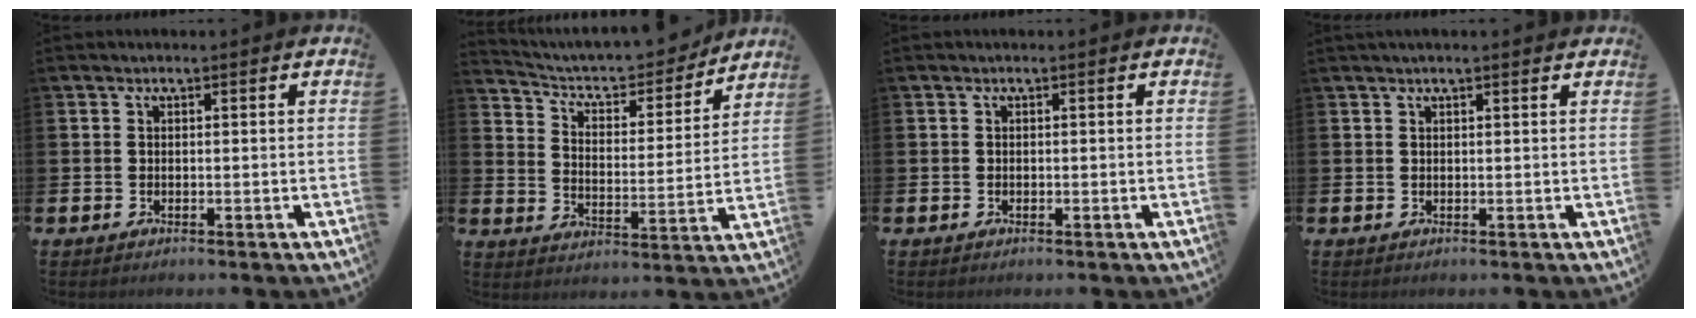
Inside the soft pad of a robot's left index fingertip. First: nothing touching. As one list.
[{"total": 7.0, "force": [6.5, 1.9, 1.6], "torque": [-0.062, -0.050, 0.110]}, {"total": 0.0}, {"total": 0.8, "force": [0.7, -0.1, 0.5], "torque": [-0.008, 0.001, 0.011]}]